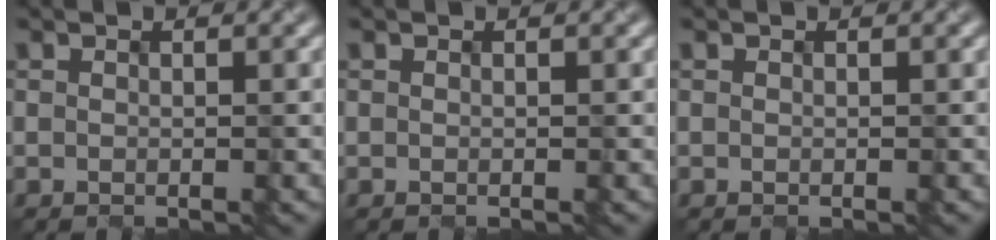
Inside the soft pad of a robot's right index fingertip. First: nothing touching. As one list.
[{"total": 0.0}, {"total": 0.0}]